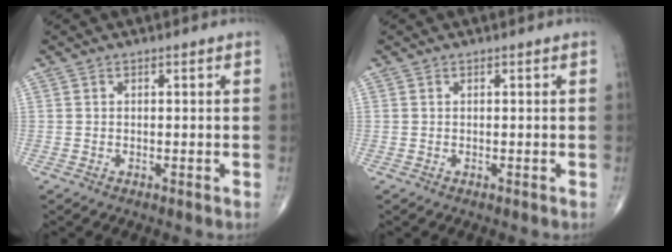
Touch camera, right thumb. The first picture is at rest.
{"total": 0.0}